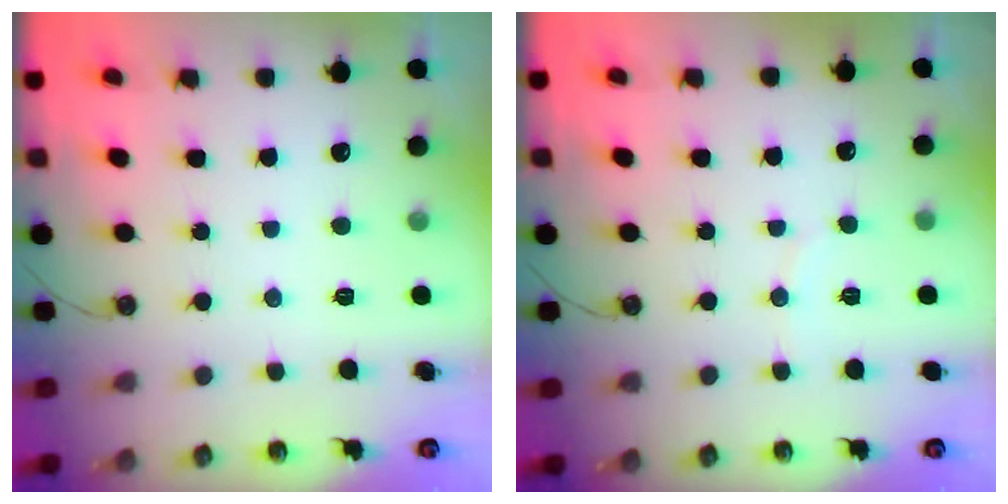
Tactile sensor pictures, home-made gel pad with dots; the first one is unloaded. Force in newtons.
{"total": 2.3, "press": 2.3, "slide": 0.2}